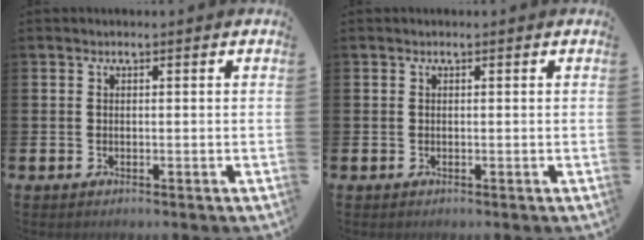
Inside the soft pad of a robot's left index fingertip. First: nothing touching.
{"total": 0.0}